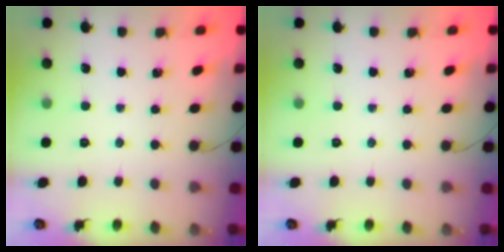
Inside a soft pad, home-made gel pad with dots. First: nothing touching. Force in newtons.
{"total": 0.0}